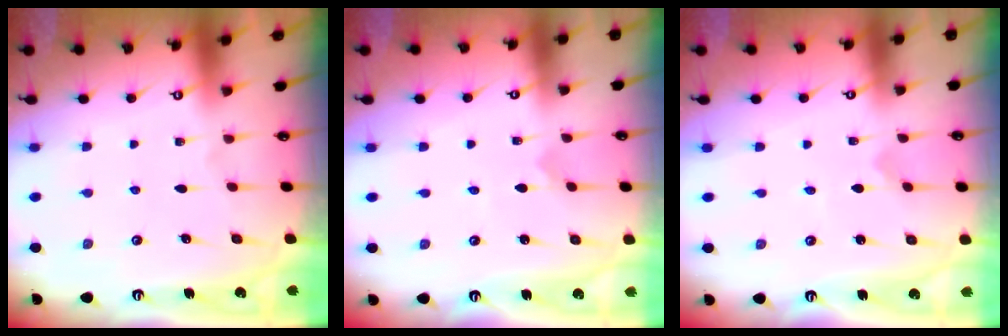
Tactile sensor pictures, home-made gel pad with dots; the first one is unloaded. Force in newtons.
{"total": 0.0}
{"total": 0.0}